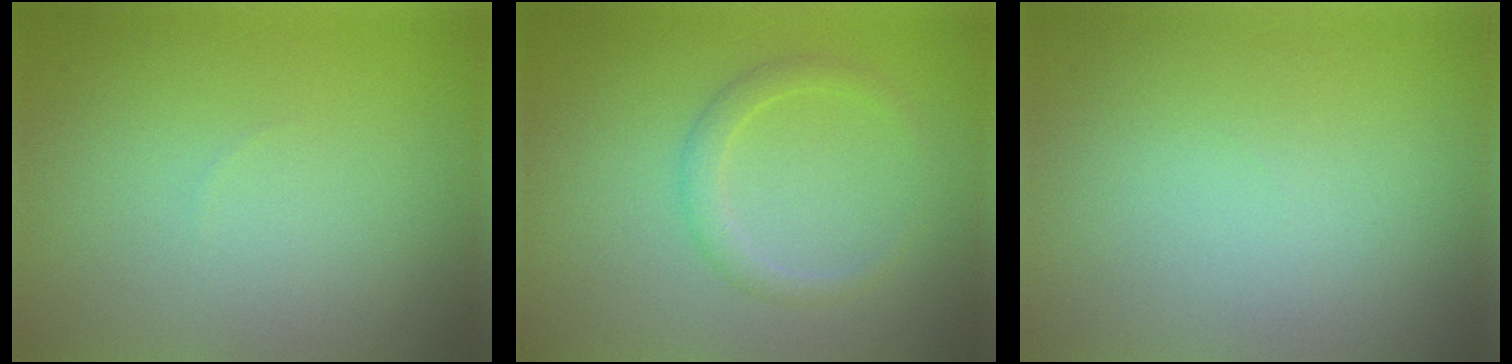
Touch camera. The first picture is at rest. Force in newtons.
{"total": 1.8, "press": 1.7, "slide": 0.1}
{"total": 0.0}